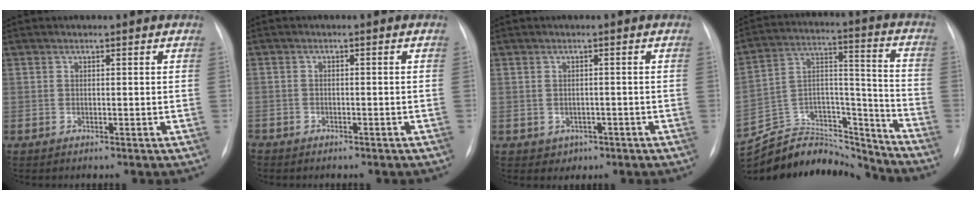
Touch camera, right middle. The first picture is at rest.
{"total": 2.4, "force": [-1.9, 1.2, 0.8], "torque": [-0.013, 0.000, -0.025]}
{"total": 2.1, "force": [-0.9, 1.8, 0.5], "torque": [-0.005, 0.006, -0.003]}
{"total": 22.0, "force": [-21.0, 5.1, 3.8], "torque": [-0.098, 0.040, -0.339]}